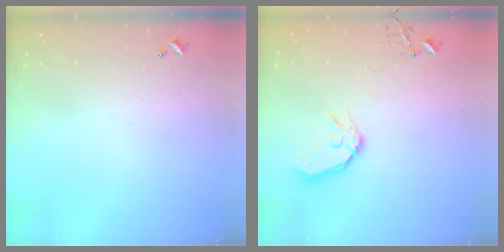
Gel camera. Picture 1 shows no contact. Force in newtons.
{"total": 11.3, "press": 11.2, "slide": 1.5}